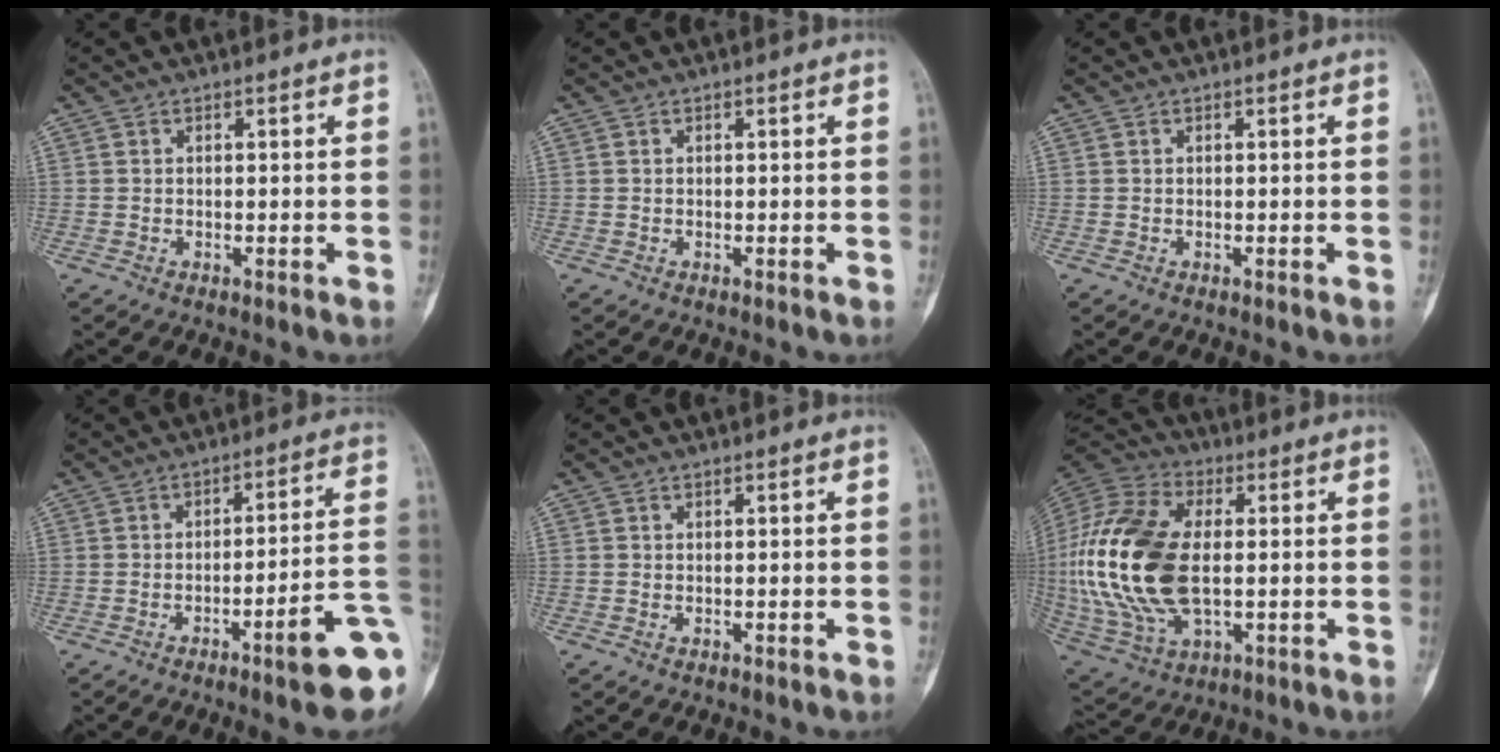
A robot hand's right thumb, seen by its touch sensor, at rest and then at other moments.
{"total": 0.0}
{"total": 0.0}
{"total": 12.5, "force": [-5.1, 1.6, 11.3], "torque": [-0.129, 0.030, -0.069]}
{"total": 0.0}
{"total": 25.1, "force": [-0.1, 13.9, 20.9], "torque": [-0.460, -0.009, 0.003]}